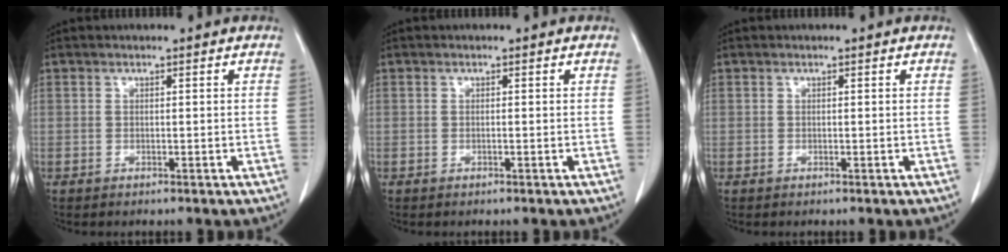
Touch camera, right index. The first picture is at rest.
{"total": 0.0}
{"total": 0.0}